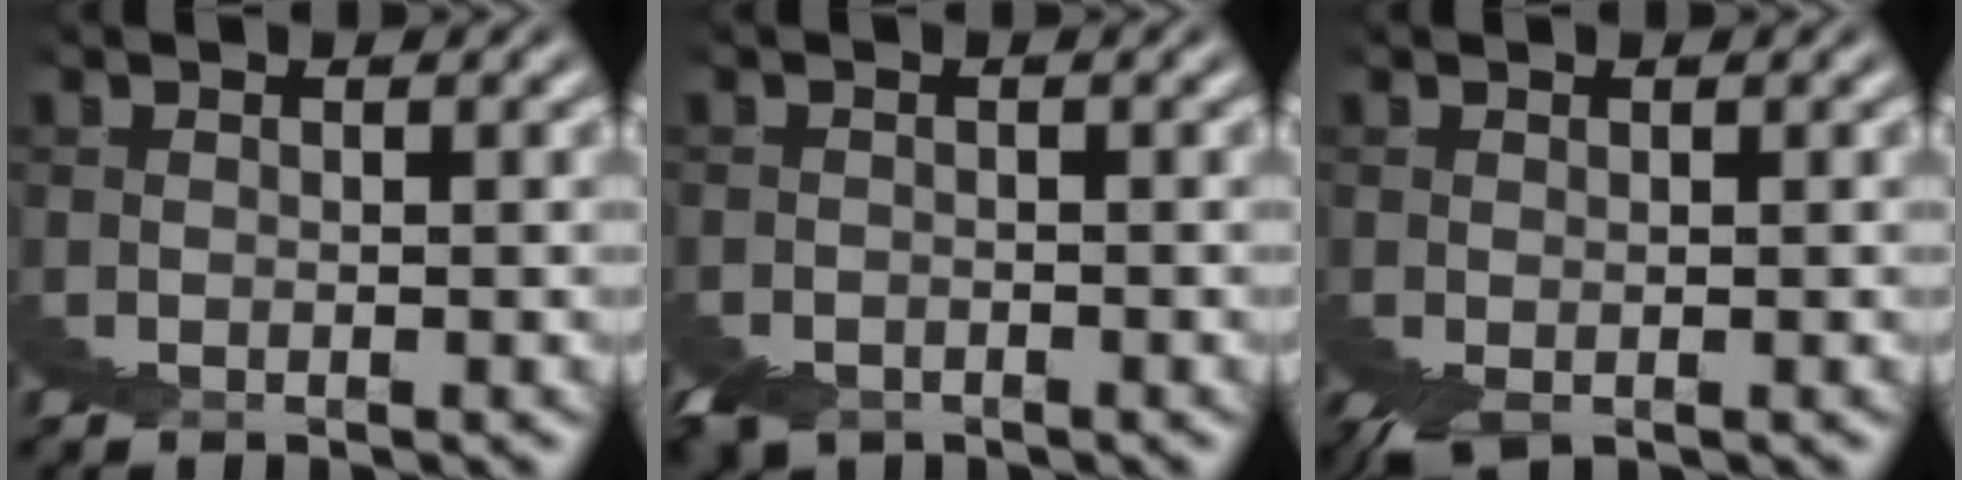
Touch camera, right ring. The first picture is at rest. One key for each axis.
{"total": 1.0, "fx": -0.7, "fy": -0.1, "fz": -0.7, "tx": 0.017, "ty": -0.001, "tz": -0.010}
{"total": 1.5, "fx": 0.3, "fy": -0.8, "fz": 1.2, "tx": -0.010, "ty": 0.007, "tz": 0.007}